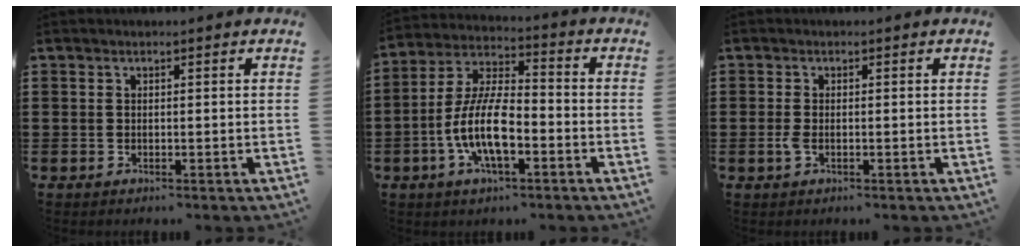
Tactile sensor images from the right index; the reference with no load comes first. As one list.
[{"total": 10.6, "force": [-3.6, 3.9, 9.2], "torque": [-0.208, -0.008, -0.072]}, {"total": 1.4, "force": [-0.4, 0.5, 1.2], "torque": [-0.031, -0.005, -0.010]}]